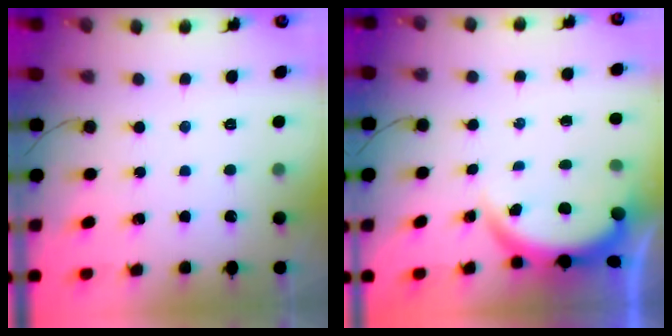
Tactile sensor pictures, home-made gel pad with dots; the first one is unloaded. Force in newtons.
{"total": 3.7, "press": 3.7, "slide": 0.1}